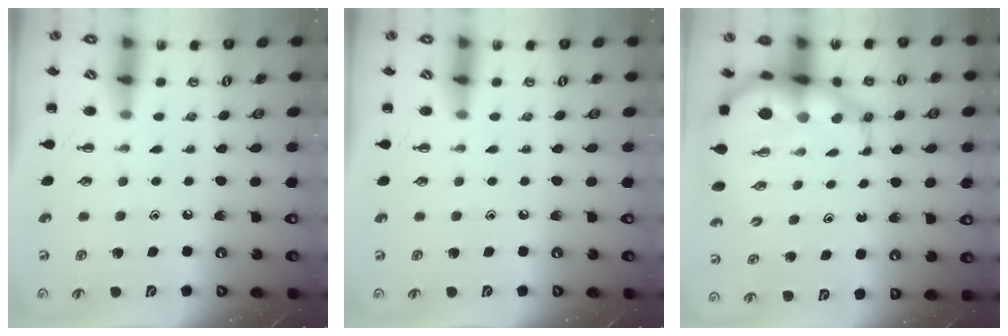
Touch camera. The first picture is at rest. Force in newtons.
{"total": 0.0}
{"total": 9.4, "press": 9.0, "slide": 2.8}